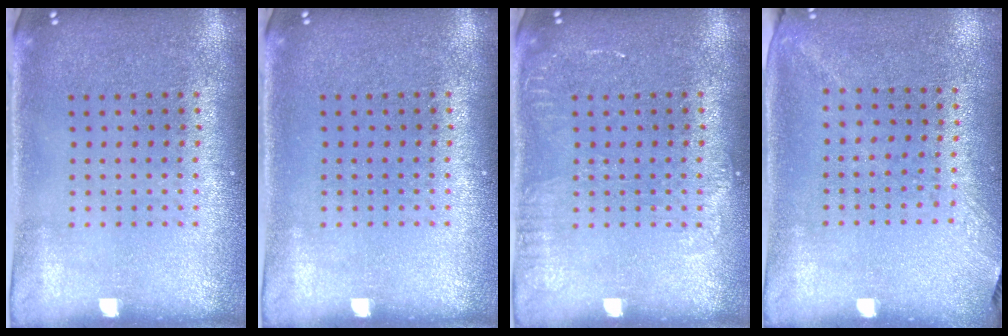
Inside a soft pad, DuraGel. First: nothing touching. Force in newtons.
{"total": 0.0}
{"total": 1.3, "press": 1.2, "slide": 0.2}
{"total": 1.3, "press": 1.0, "slide": 0.8}